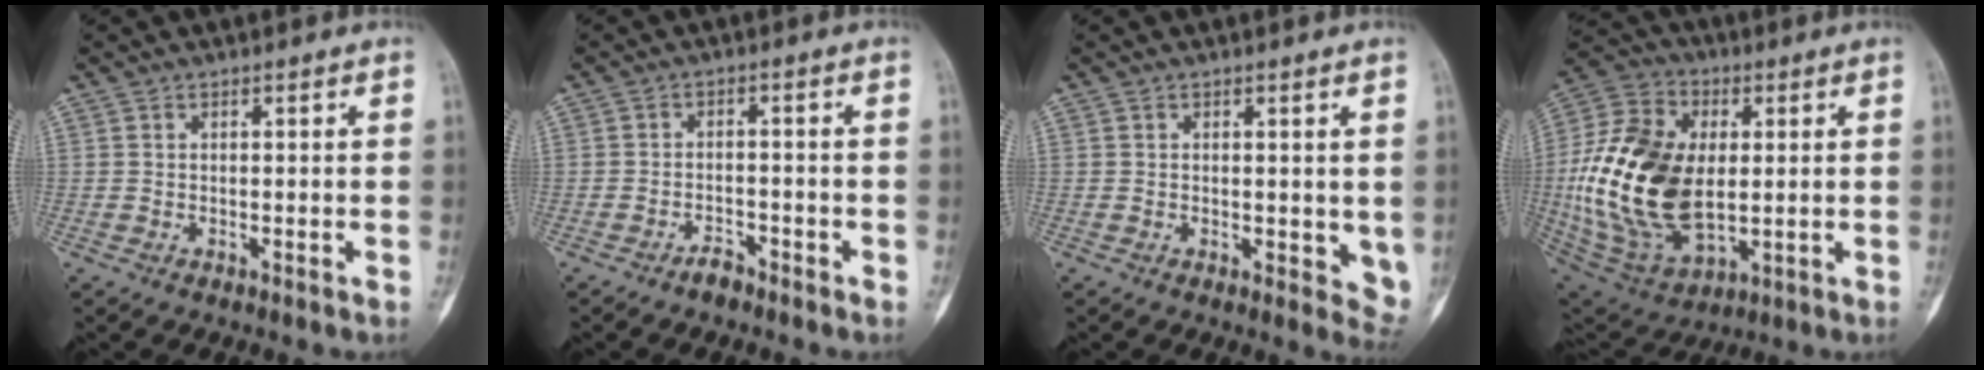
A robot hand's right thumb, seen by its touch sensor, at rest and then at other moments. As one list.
[{"total": 2.5, "force": [-2.0, 1.1, 0.8], "torque": [-0.009, 0.013, -0.035]}, {"total": 4.4, "force": [0.6, 2.5, 3.6], "torque": [-0.021, -0.012, 0.010]}, {"total": 25.1, "force": [0.5, 15.4, 19.9], "torque": [-0.389, -0.010, 0.020]}]